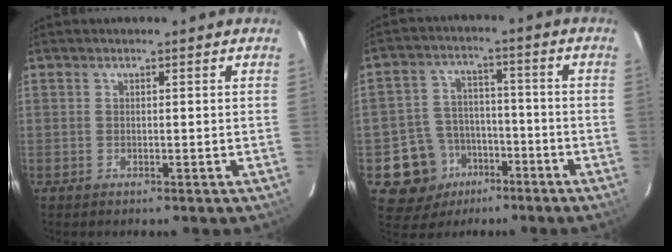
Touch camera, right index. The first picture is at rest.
{"total": 11.0, "force": [-5.5, 9.3, 2.3], "torque": [-0.073, 0.033, -0.071]}